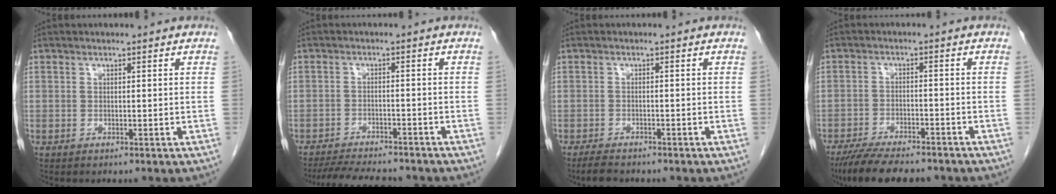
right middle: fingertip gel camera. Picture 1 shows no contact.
{"total": 10.2, "force": [-9.3, 1.8, 3.8], "torque": [-0.062, -0.008, -0.134]}
{"total": 3.0, "force": [-2.6, 0.8, 1.3], "torque": [-0.029, -0.006, -0.043]}
{"total": 11.5, "force": [-9.8, 2.6, 5.5], "torque": [-0.089, -0.015, -0.149]}